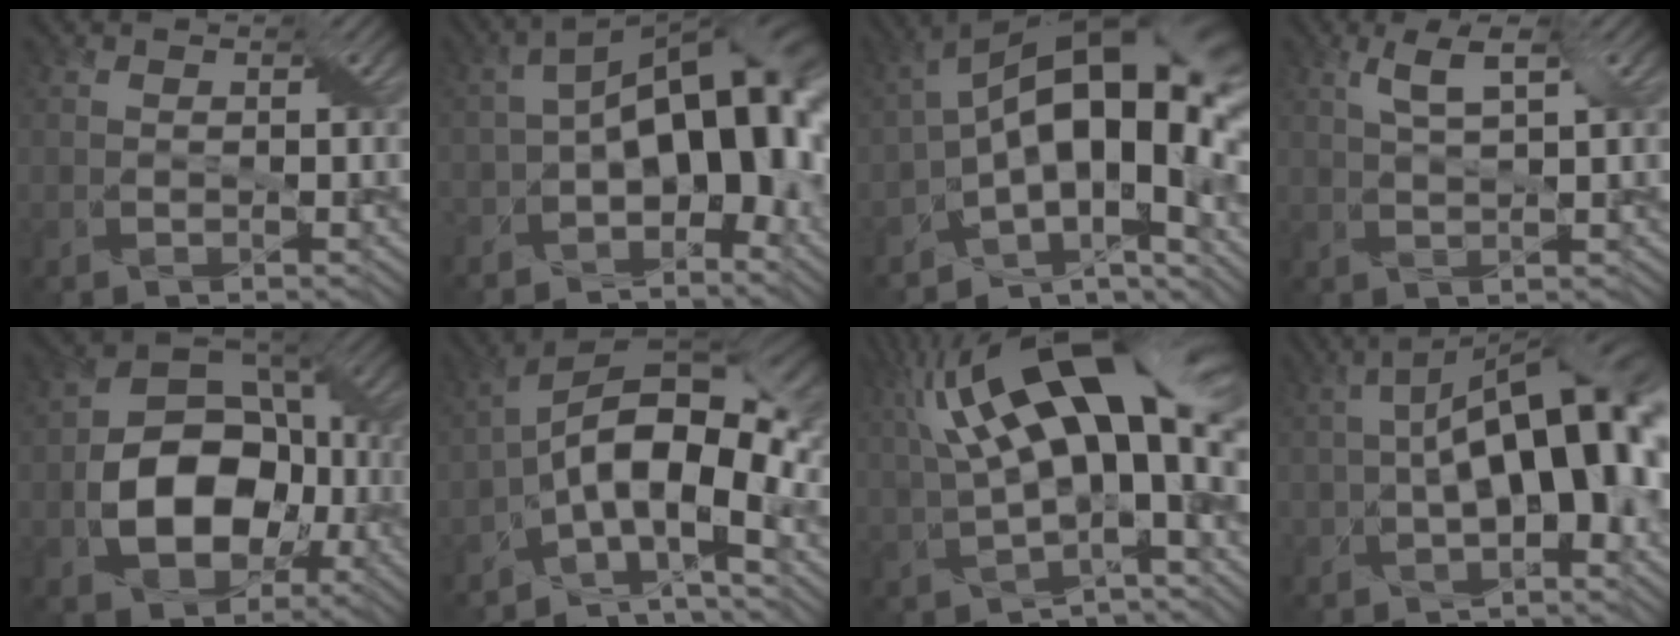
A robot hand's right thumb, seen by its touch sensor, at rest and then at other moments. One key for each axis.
{"total": 15.3, "fx": -3.3, "fy": 7.5, "fz": 12.9, "tx": -0.191, "ty": -0.003, "tz": -0.053}
{"total": 16.8, "fx": -2.4, "fy": 8.6, "fz": 14.3, "tx": -0.208, "ty": 0.013, "tz": -0.047}
{"total": 3.1, "fx": 2.0, "fy": -0.1, "fz": 2.4, "tx": -0.057, "ty": 0.007, "tz": 0.035}
{"total": 12.4, "fx": -2.7, "fy": 8.8, "fz": 8.2, "tx": -0.148, "ty": -0.018, "tz": -0.053}
{"total": 13.4, "fx": -4.5, "fy": 5.9, "fz": 11.1, "tx": -0.175, "ty": 0.007, "tz": -0.093}
{"total": 17.3, "fx": 4.1, "fy": 6.5, "fz": 15.5, "tx": -0.267, "ty": 0.019, "tz": 0.073}
{"total": 13.9, "fx": -0.9, "fy": 6.7, "fz": 12.2, "tx": -0.179, "ty": 0.005, "tz": -0.015}